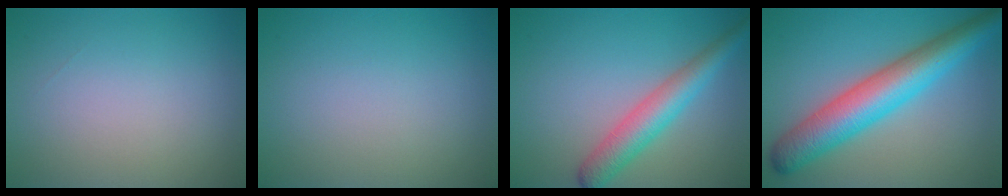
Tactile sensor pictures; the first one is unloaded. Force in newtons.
{"total": 0.0}
{"total": 4.5, "press": 4.5, "slide": 0.2}
{"total": 8.1, "press": 8.1, "slide": 0.1}